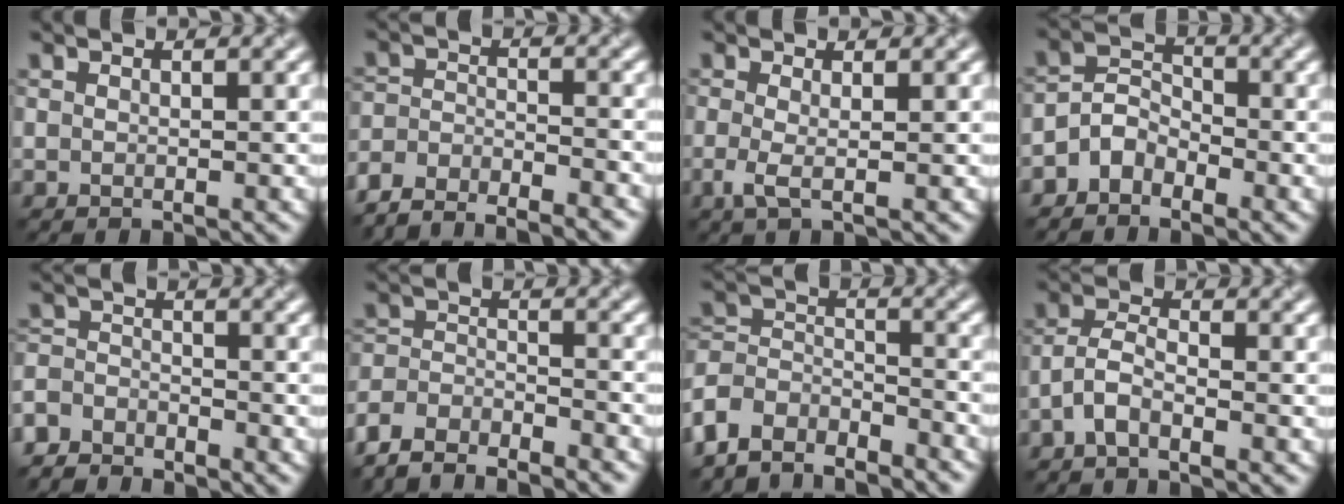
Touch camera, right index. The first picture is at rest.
{"total": 5.9, "force": [-5.7, 0.9, 1.3], "torque": [-0.020, -0.013, -0.099]}
{"total": 1.8, "force": [-0.3, 0.3, 1.8], "torque": [-0.046, -0.003, -0.009]}
{"total": 2.5, "force": [-1.9, 1.5, 0.8], "torque": [-0.013, 0.015, -0.044]}
{"total": 4.5, "force": [-4.2, 1.3, 0.7], "torque": [-0.011, -0.010, -0.089]}
{"total": 6.0, "force": [-5.8, 1.1, 1.3], "torque": [-0.026, -0.011, -0.111]}
{"total": 6.7, "force": [-5.8, 2.8, 1.7], "torque": [-0.029, -0.006, -0.110]}
{"total": 2.4, "force": [-1.5, 0.7, 1.7], "torque": [-0.042, 0.010, -0.039]}